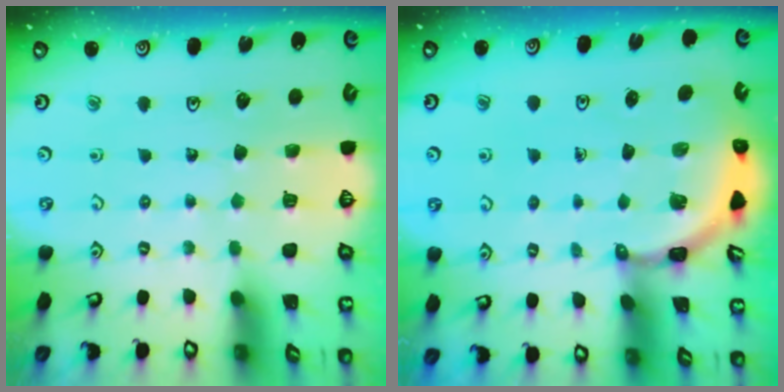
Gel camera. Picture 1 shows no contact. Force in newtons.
{"total": 3.4, "press": 3.4, "slide": 0.2}